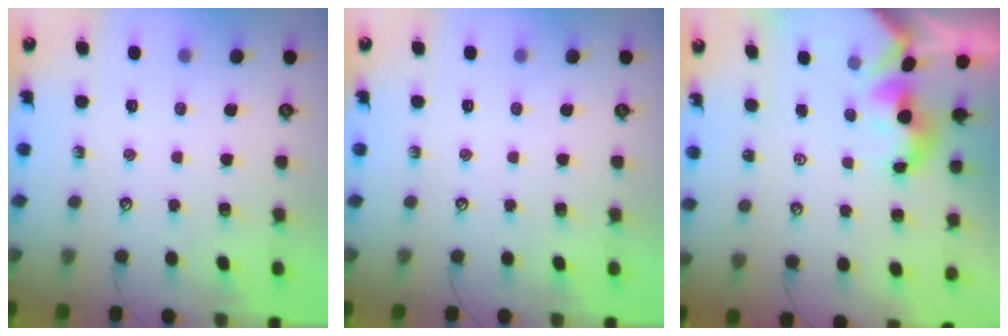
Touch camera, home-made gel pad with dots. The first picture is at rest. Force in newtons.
{"total": 0.0}
{"total": 1.6, "press": 1.6, "slide": 0.2}